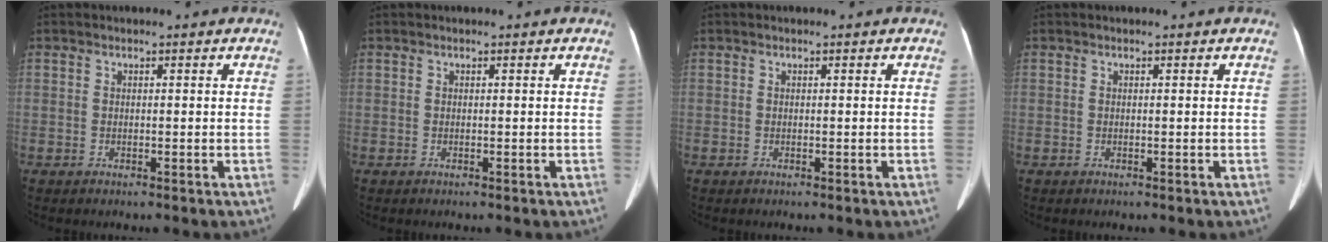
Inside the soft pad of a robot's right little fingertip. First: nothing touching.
{"total": 0.0}
{"total": 0.0}
{"total": 0.0}